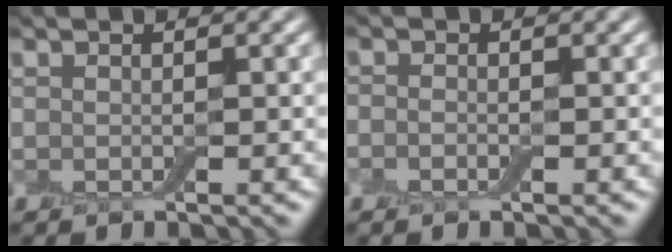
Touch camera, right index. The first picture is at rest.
{"total": 0.7, "force": [-0.4, 0.4, 0.5], "torque": [-0.013, 0.000, -0.012]}